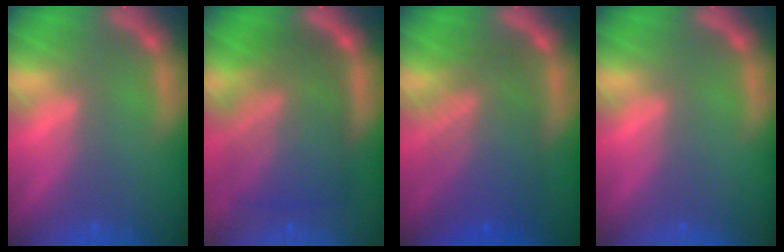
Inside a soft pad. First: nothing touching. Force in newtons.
{"total": 10.0}
{"total": 8.6}
{"total": 0.0}